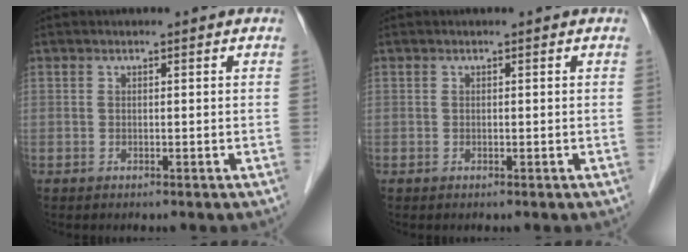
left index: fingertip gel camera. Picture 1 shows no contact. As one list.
[{"total": 0.0}]